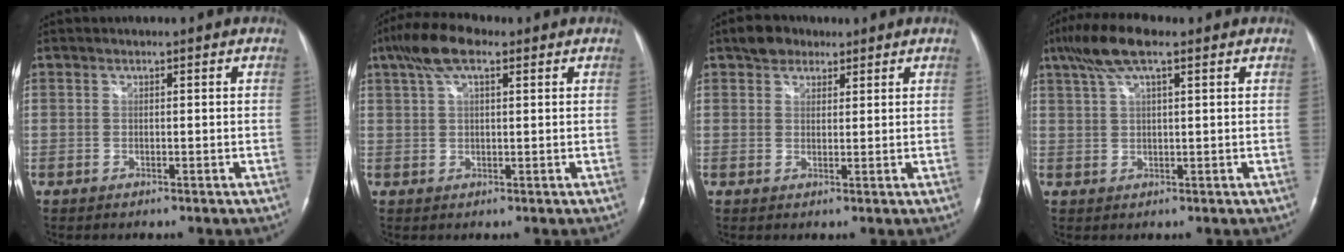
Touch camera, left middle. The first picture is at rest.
{"total": 6.7, "force": [3.8, 2.2, 5.1], "torque": [-0.109, 0.029, 0.069]}
{"total": 3.7, "force": [2.6, 2.5, 1.1], "torque": [-0.023, 0.013, 0.044]}
{"total": 7.4, "force": [4.5, 1.6, 5.7], "torque": [-0.122, 0.027, 0.082]}